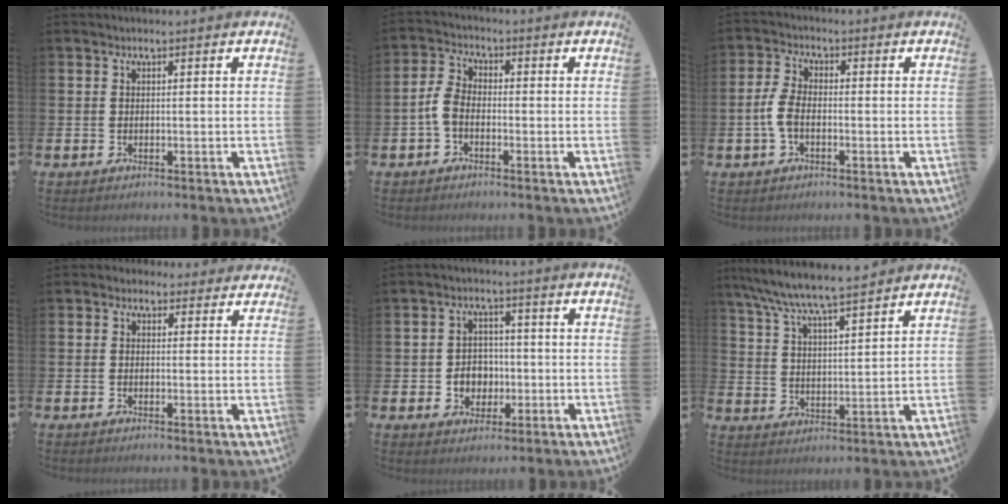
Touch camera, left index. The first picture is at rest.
{"total": 3.5, "force": [-1.1, 2.1, 2.6], "torque": [-0.046, 0.011, -0.021]}
{"total": 3.9, "force": [-1.0, 2.0, 3.1], "torque": [-0.063, 0.008, -0.020]}
{"total": 1.8, "force": [1.3, 1.2, -0.1], "torque": [0.003, -0.004, 0.020]}
{"total": 4.0, "force": [-0.6, 3.7, 1.4], "torque": [-0.023, 0.001, -0.020]}
{"total": 7.3, "force": [7.0, 0.2, 2.1], "torque": [-0.073, -0.040, 0.125]}